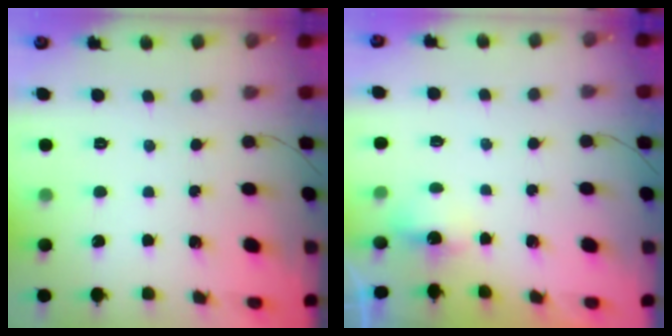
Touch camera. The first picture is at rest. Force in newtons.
{"total": 2.0, "press": 1.8, "slide": 0.8}